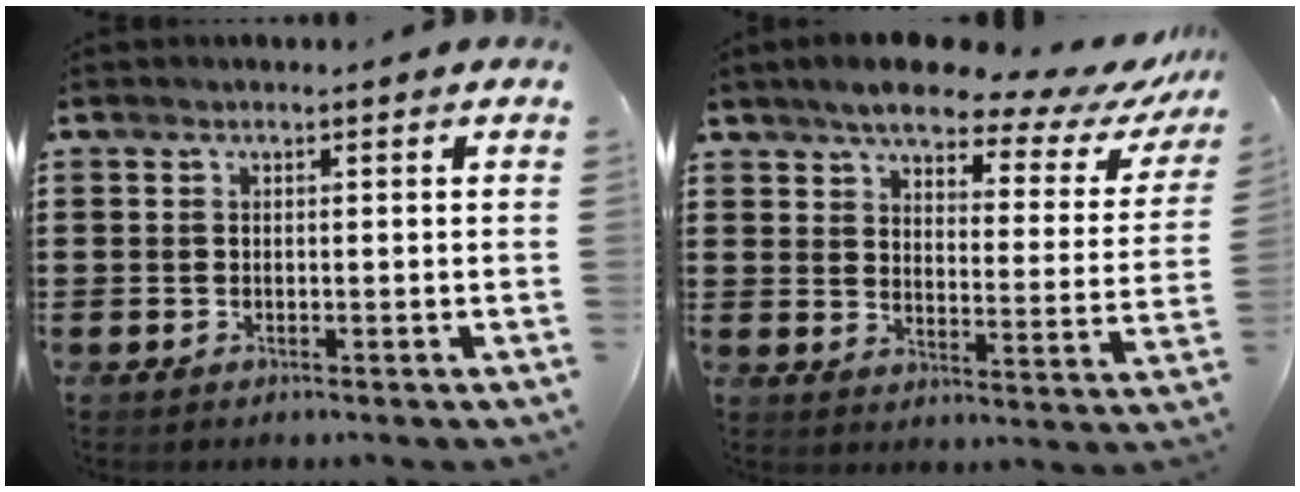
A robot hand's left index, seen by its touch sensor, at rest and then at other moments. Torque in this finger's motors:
{"motor_torque": [2.14, 0.00, 0.70, 0.14]}